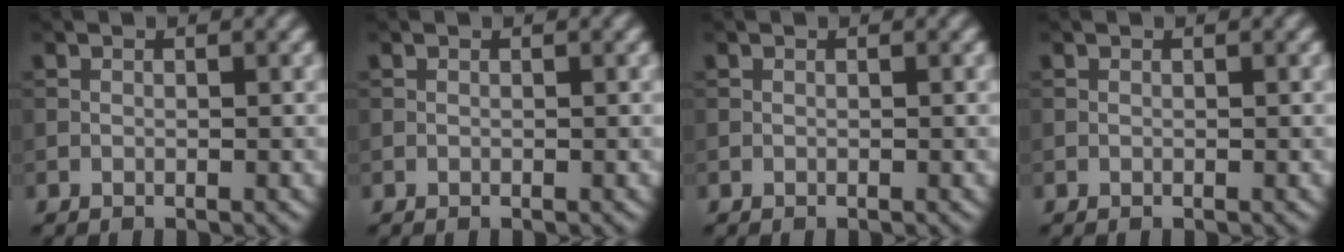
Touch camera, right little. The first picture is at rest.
{"total": 0.0}
{"total": 0.0}
{"total": 0.0}